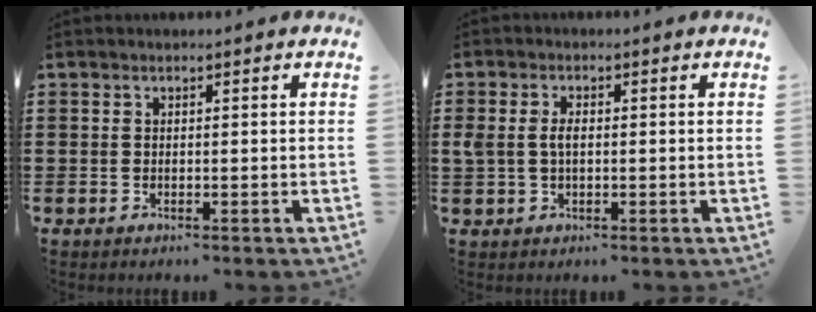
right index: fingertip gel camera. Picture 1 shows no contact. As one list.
[{"total": 2.9, "force": [0.2, 1.7, 2.4], "torque": [-0.063, 0.002, -0.003]}]